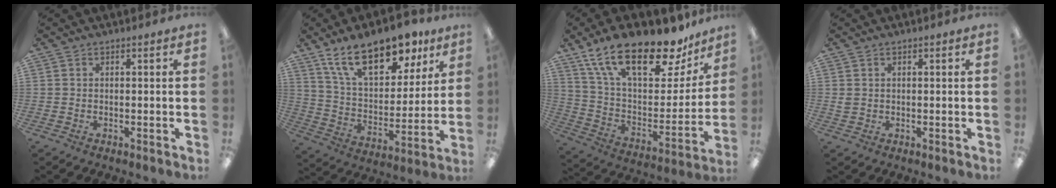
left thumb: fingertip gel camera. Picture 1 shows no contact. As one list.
[{"total": 21.0, "force": [13.5, 10.2, 12.4], "torque": [-0.206, -0.060, 0.234]}, {"total": 25.5, "force": [18.4, 9.5, 14.9], "torque": [-0.248, -0.110, 0.313]}, {"total": 1.2, "force": [0.5, 0.9, 0.6], "torque": [-0.014, 0.004, 0.008]}]